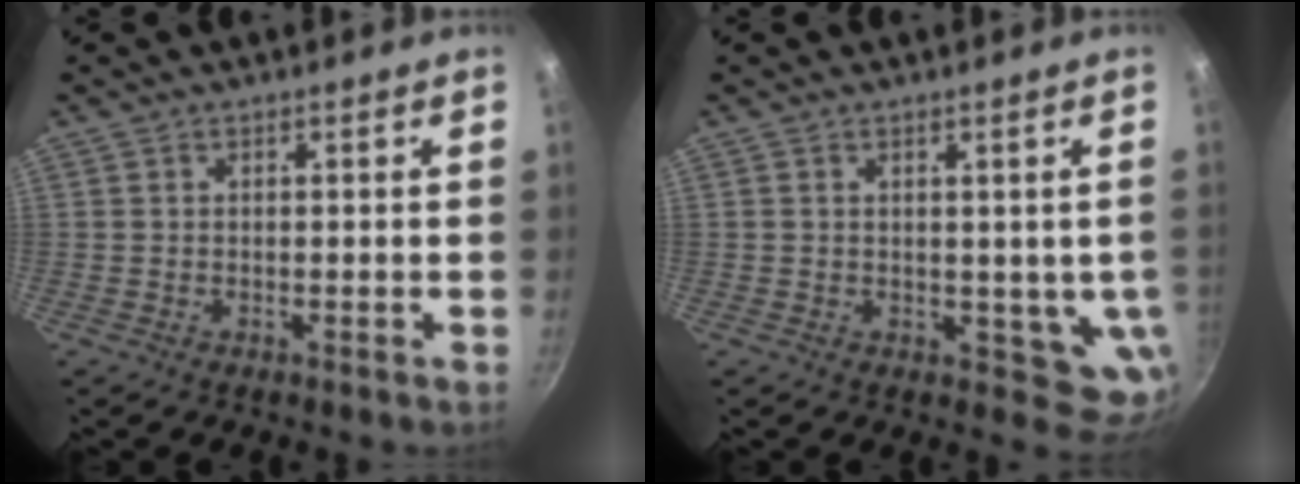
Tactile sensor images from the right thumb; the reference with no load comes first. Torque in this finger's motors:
{"motor_torque": [0.39, 0.48, 0.81, -0.03, 0.12]}